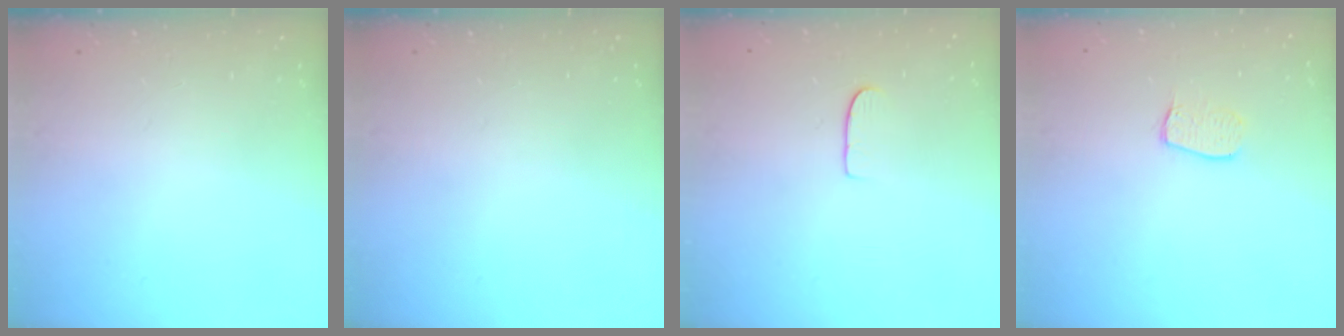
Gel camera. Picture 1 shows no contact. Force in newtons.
{"total": 0.0}
{"total": 6.1, "press": 6.1, "slide": 0.5}
{"total": 6.6, "press": 6.6, "slide": 0.4}